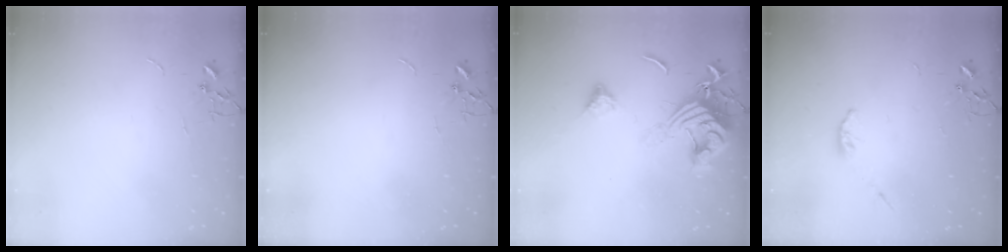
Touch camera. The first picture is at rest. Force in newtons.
{"total": 0.0}
{"total": 15.1, "press": 15.0, "slide": 1.7}
{"total": 3.4, "press": 3.4, "slide": 0.5}